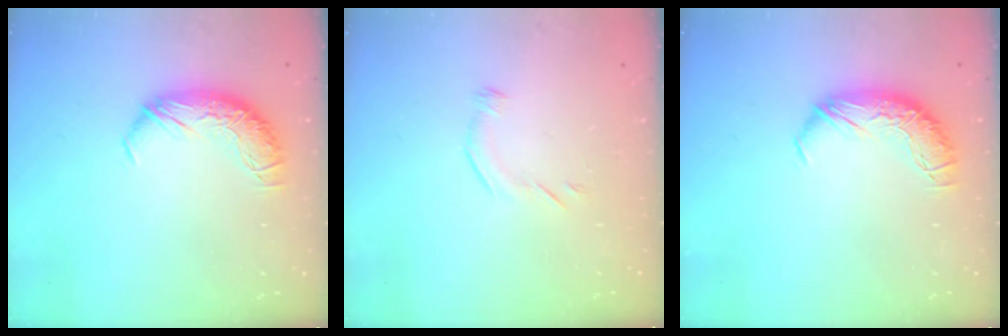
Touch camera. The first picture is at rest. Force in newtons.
{"total": 5.1, "press": 5.0, "slide": 0.6}
{"total": 0.0}